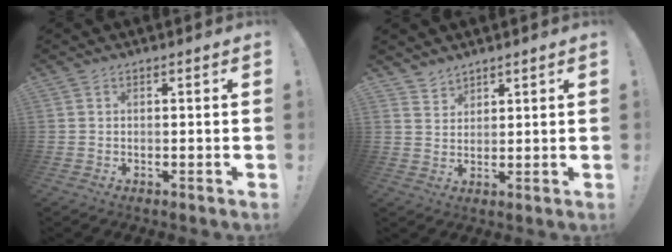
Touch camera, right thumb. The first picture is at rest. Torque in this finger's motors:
{"motor_torque": [-0.42, 0.26, -0.24, 0.26, 0.02]}